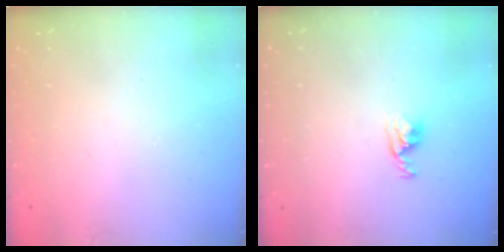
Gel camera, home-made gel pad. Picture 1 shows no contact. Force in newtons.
{"total": 3.5, "press": 3.5, "slide": 0.5}